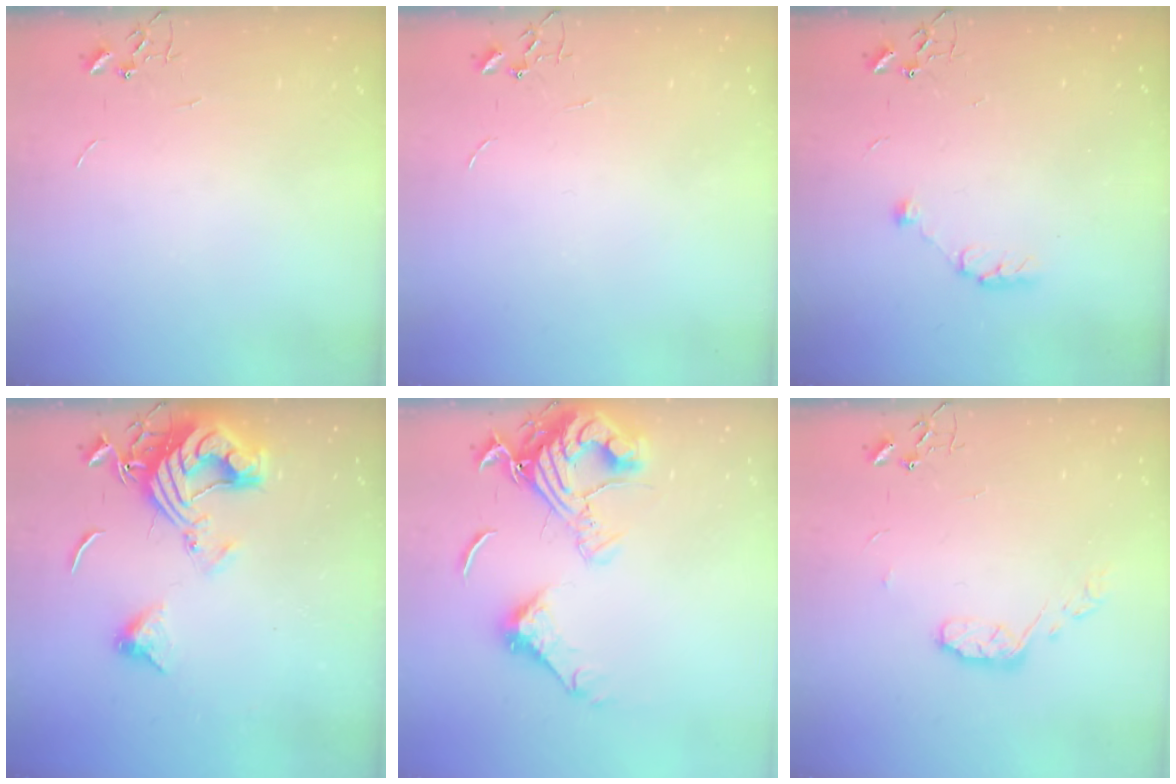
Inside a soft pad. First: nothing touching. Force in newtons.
{"total": 0.0}
{"total": 6.6, "press": 6.6, "slide": 0.9}
{"total": 14.5, "press": 14.4, "slide": 1.6}
{"total": 17.6, "press": 17.5, "slide": 2.0}
{"total": 7.5, "press": 7.4, "slide": 0.5}